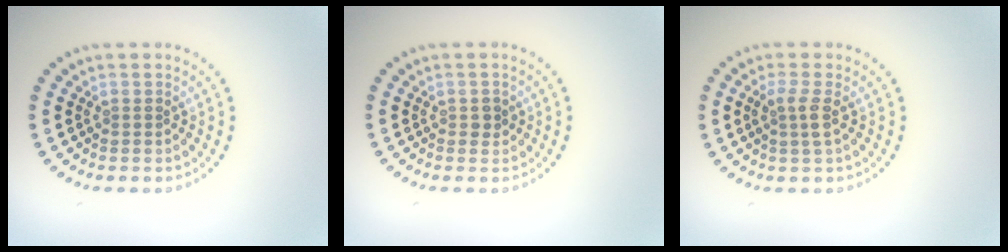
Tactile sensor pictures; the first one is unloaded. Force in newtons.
{"total": 0.9, "press": 0.9, "slide": 0.2}
{"total": 1.8, "press": 1.5, "slide": 1.0}